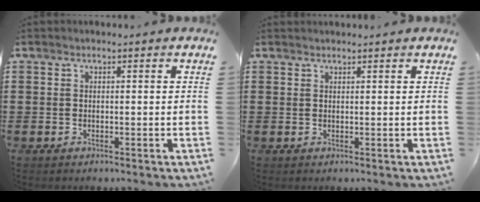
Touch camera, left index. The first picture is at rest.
{"total": 0.8, "force": [0.8, 0.0, 0.1], "torque": [-0.005, -0.002, 0.017]}